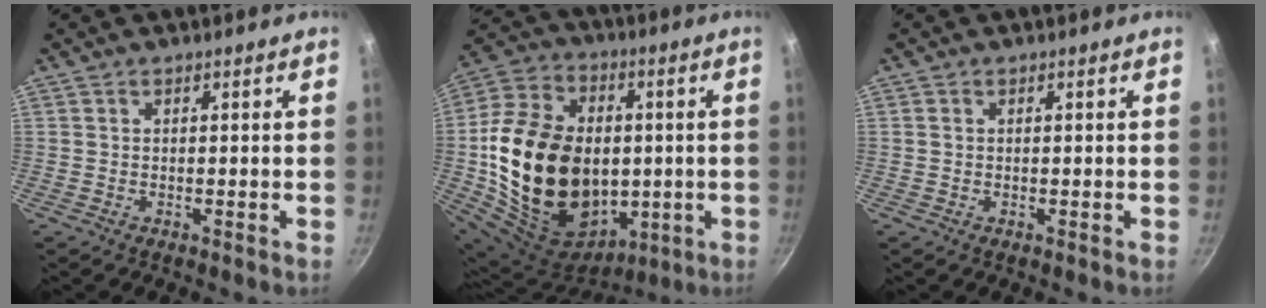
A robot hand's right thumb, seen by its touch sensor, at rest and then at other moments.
{"total": 29.2, "force": [-0.7, 20.8, 20.5], "torque": [-0.361, 0.010, 0.002]}
{"total": 0.5, "force": [0.1, 0.5, 0.3], "torque": [-0.005, 0.003, 0.000]}